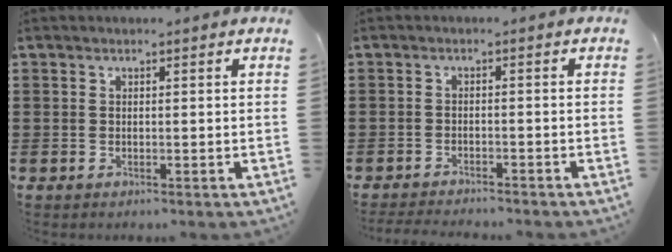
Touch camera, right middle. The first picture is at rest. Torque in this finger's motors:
{"motor_torque": [0.10, 0.03, 0.04, 0.05]}